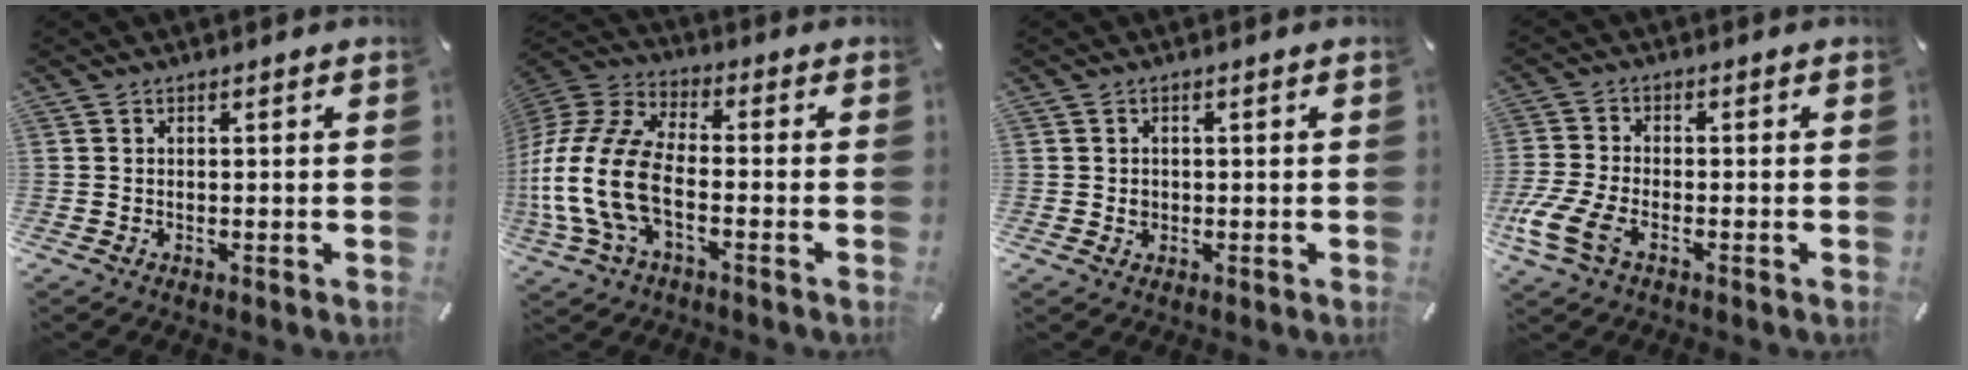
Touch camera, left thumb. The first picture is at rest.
{"total": 16.6, "force": [-4.5, 9.6, 12.7], "torque": [-0.290, 0.003, -0.083]}
{"total": 1.3, "force": [0.1, 1.2, 0.5], "torque": [-0.011, 0.005, 0.001]}
{"total": 8.4, "force": [-3.7, 4.3, 6.2], "torque": [-0.145, -0.004, -0.066]}